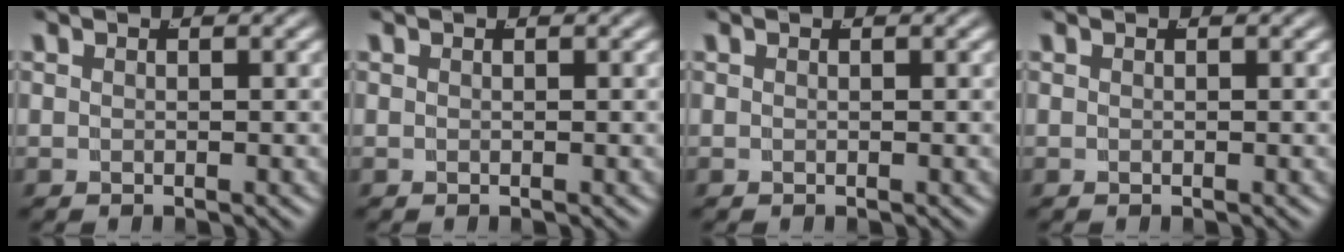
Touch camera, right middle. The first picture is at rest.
{"total": 0.0}
{"total": 0.0}
{"total": 0.0}